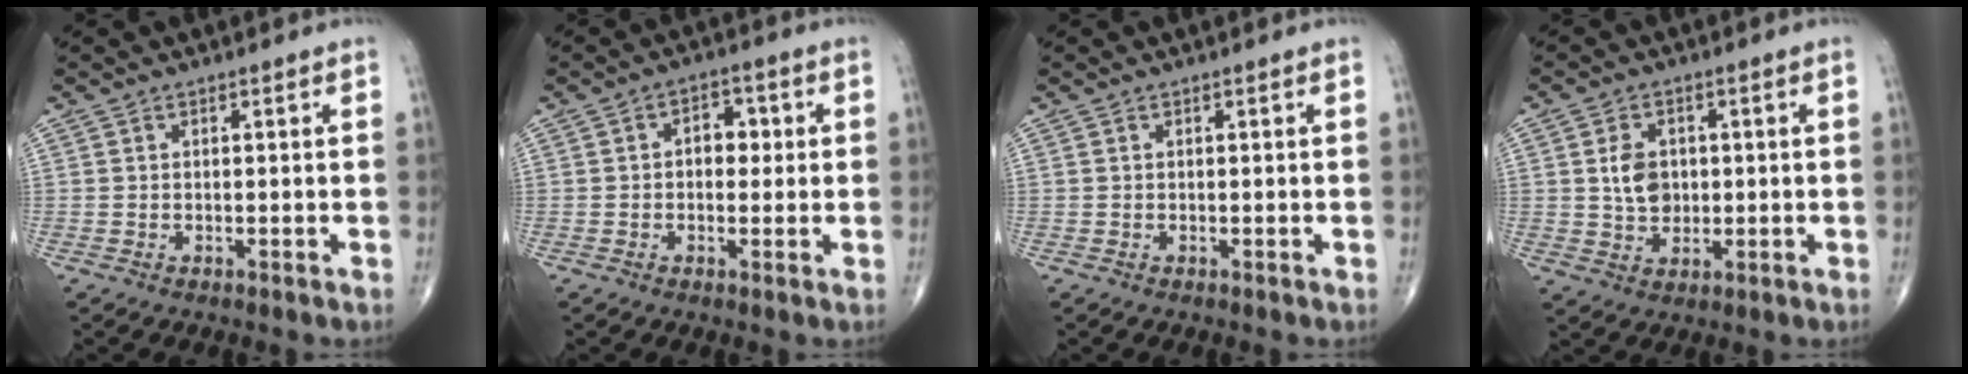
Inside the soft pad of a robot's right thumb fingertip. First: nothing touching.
{"total": 4.9, "force": [0.5, 3.3, 3.5], "torque": [-0.025, 0.009, 0.000]}
{"total": 0.0}
{"total": 6.0, "force": [0.8, 4.5, 3.9], "torque": [-0.052, -0.008, 0.016]}